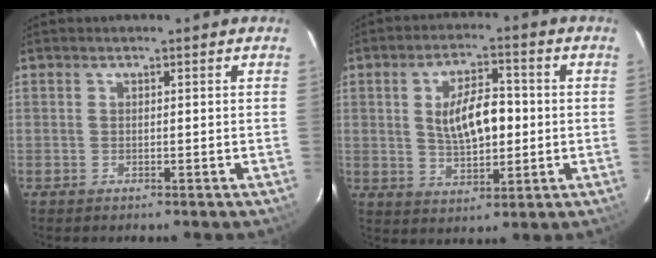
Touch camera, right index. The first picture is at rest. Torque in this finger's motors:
{"motor_torque": [0.89, -0.43, 0.28, 0.14]}